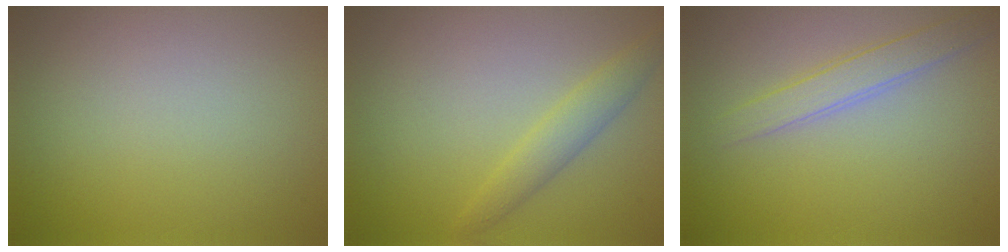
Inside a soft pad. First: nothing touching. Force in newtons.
{"total": 2.2, "press": 2.2, "slide": 0.1}
{"total": 2.3, "press": 2.3, "slide": 0.1}